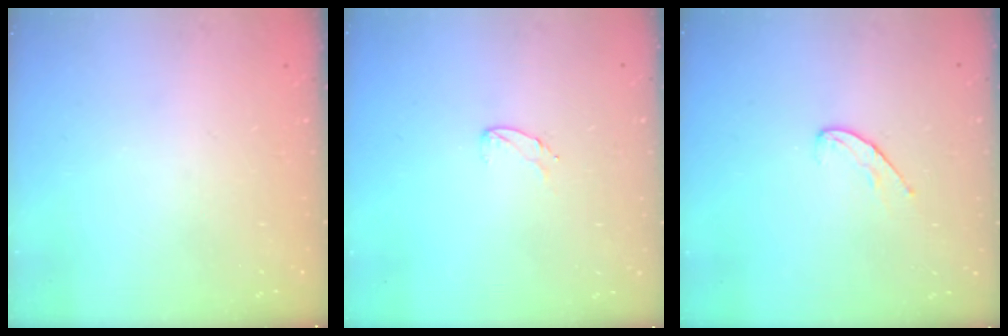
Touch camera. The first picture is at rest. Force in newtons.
{"total": 5.0, "press": 4.9, "slide": 0.4}
{"total": 5.4, "press": 5.4, "slide": 0.5}